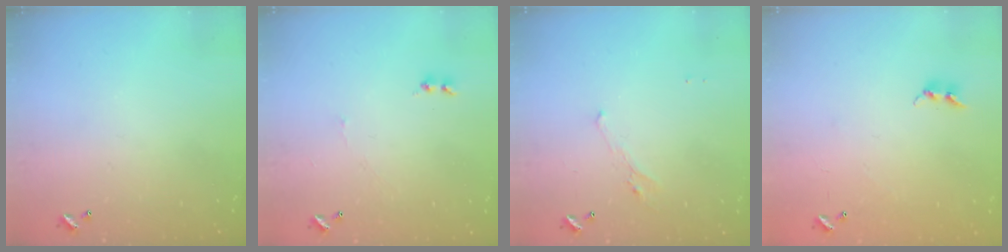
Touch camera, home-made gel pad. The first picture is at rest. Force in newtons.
{"total": 1.5, "press": 1.4, "slide": 0.6}
{"total": 0.8, "press": 0.4, "slide": 0.7}
{"total": 5.9, "press": 5.9, "slide": 0.4}